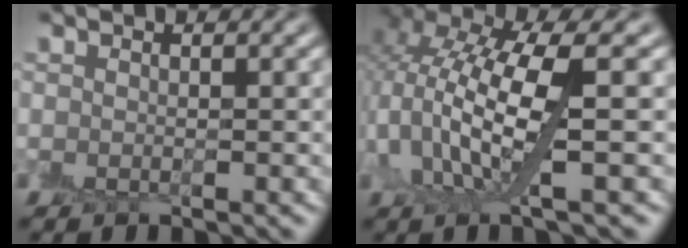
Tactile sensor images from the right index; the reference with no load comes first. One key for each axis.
{"total": 7.5, "fx": 1.2, "fy": 2.4, "fz": 7.0, "tx": -0.152, "ty": 0.012, "tz": 0.019}